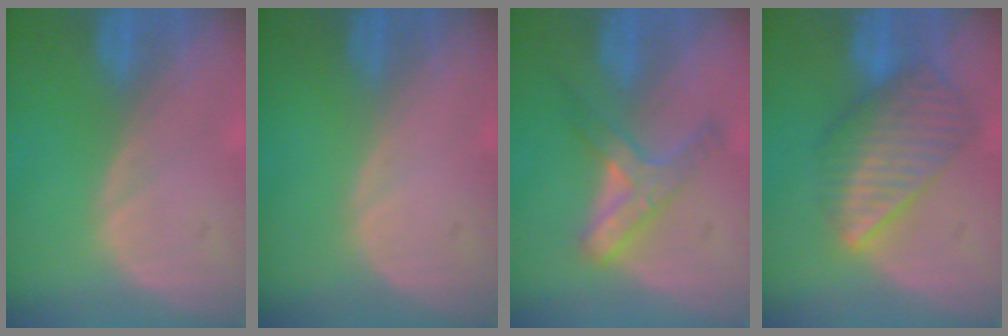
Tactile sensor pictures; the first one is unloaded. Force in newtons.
{"total": 0.0}
{"total": 5.5, "press": 5.4, "slide": 1.4}
{"total": 8.4, "press": 7.5, "slide": 3.9}